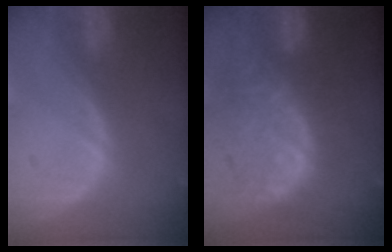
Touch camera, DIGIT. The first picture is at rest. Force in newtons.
{"total": 11.5, "press": 9.8, "slide": 5.9}